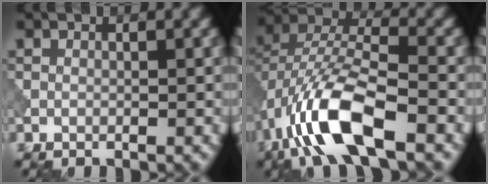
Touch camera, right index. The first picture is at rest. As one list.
[{"total": 10.4, "force": [-4.9, 3.8, 8.3], "torque": [-0.170, 0.008, -0.098]}]